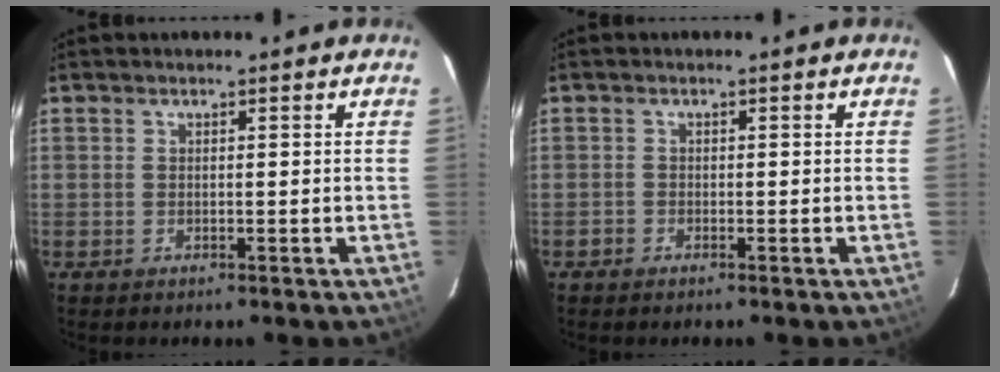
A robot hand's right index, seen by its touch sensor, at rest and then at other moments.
{"total": 1.0, "force": [-0.8, 0.5, 0.0], "torque": [-0.003, 0.003, -0.016]}